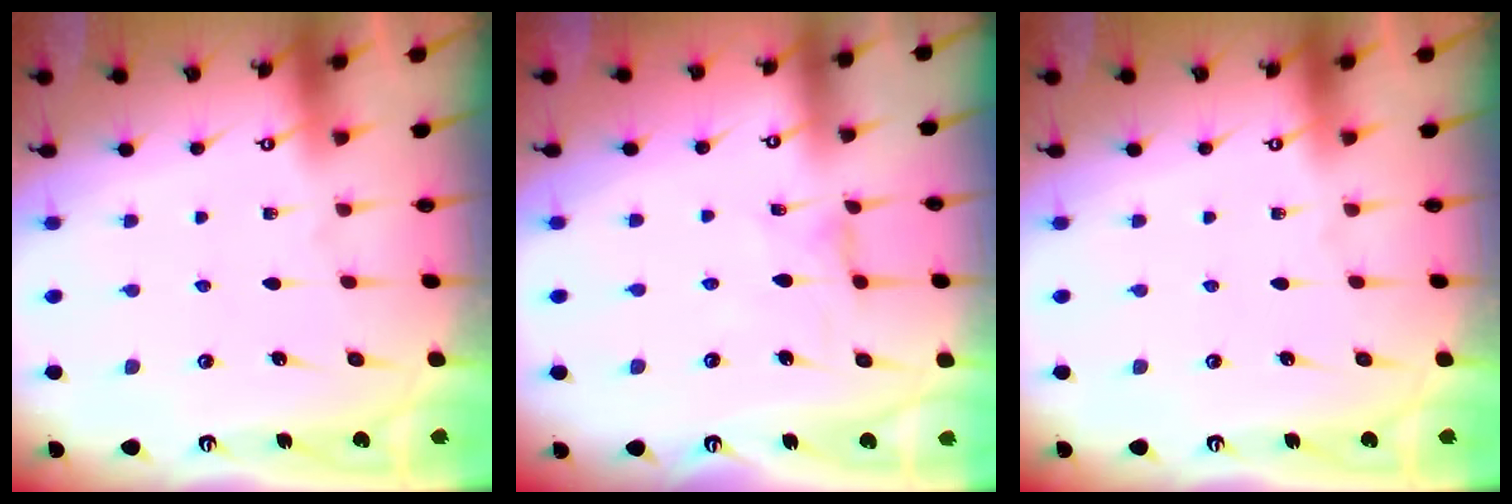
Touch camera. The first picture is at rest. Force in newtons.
{"total": 1.6, "press": 1.6, "slide": 0.2}
{"total": 0.0}